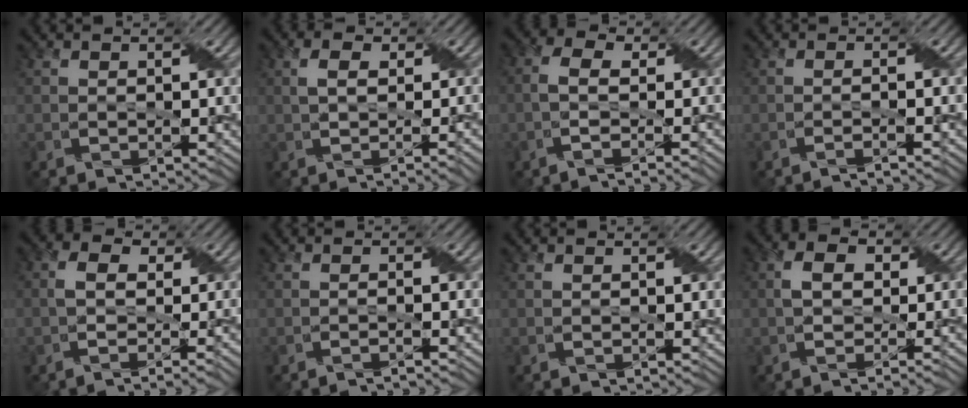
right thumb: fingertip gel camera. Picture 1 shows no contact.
{"total": 4.5, "force": [0.2, 1.9, 4.1], "torque": [-0.052, 0.012, 0.001]}
{"total": 3.6, "force": [-1.1, 1.1, 3.3], "torque": [-0.058, 0.005, -0.033]}
{"total": 1.8, "force": [-1.2, 0.1, 1.4], "torque": [-0.016, 0.004, -0.035]}
{"total": 4.1, "force": [-0.9, 1.5, 3.6], "torque": [-0.060, 0.000, -0.022]}
{"total": 1.5, "force": [-0.9, 0.1, 1.2], "torque": [-0.012, 0.003, -0.027]}
{"total": 0.0}
{"total": 3.7, "force": [-0.6, 2.0, 3.0], "torque": [-0.051, -0.001, -0.014]}